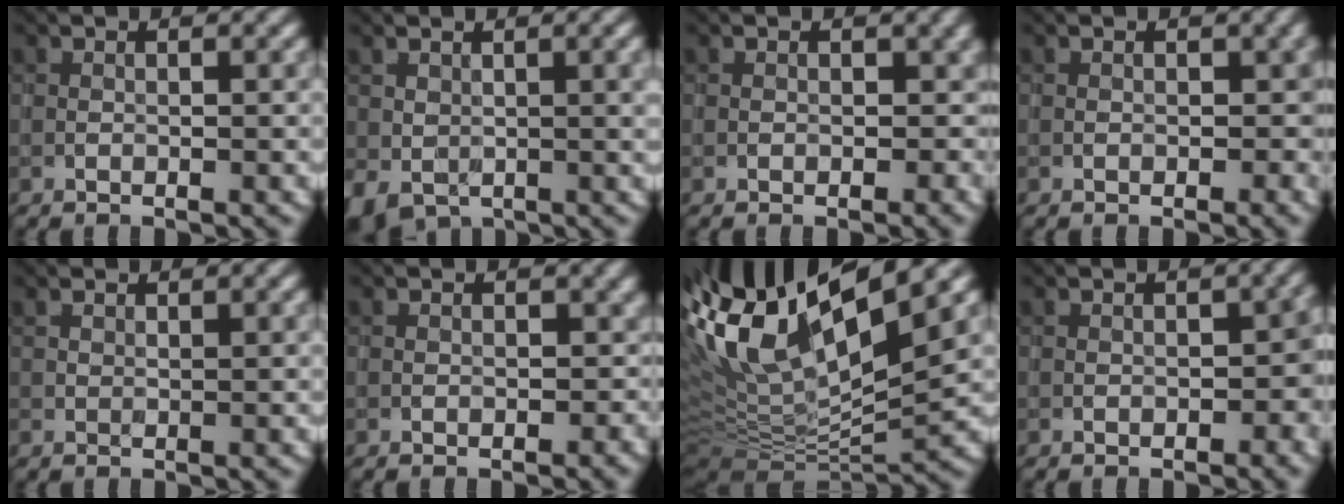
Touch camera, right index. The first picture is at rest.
{"total": 5.2, "force": [0.2, 3.4, 4.0], "torque": [-0.083, -0.013, 0.010]}
{"total": 2.9, "force": [-1.0, 2.0, 1.9], "torque": [-0.008, -0.005, -0.014]}
{"total": 2.3, "force": [-0.8, 1.6, 1.6], "torque": [-0.012, -0.005, -0.013]}
{"total": 1.1, "force": [0.8, 0.4, 0.6], "torque": [-0.014, 0.002, 0.014]}
{"total": 2.8, "force": [-1.1, 2.0, 1.6], "torque": [-0.005, -0.005, -0.014]}
{"total": 14.7, "force": [6.2, 4.8, 12.4], "torque": [-0.238, 0.021, 0.113]}
{"total": 3.4, "force": [-1.4, 1.9, 2.4], "torque": [-0.019, 0.003, -0.021]}